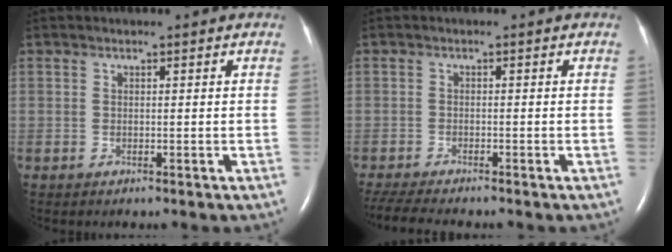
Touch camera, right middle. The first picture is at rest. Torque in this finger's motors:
{"motor_torque": [0.41, -0.43, 0.01, 0.03]}